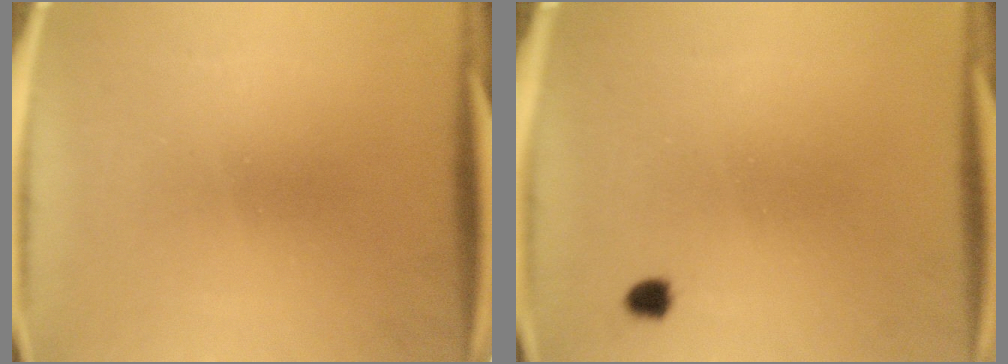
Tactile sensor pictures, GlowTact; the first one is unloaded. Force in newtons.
{"total": 1.4}